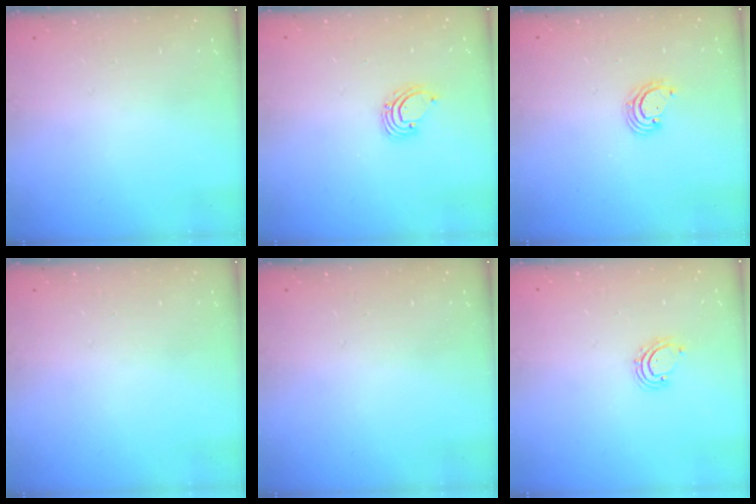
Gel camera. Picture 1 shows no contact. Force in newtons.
{"total": 2.2, "press": 2.2, "slide": 0.2}
{"total": 2.6, "press": 2.6, "slide": 0.2}
{"total": 0.0}
{"total": 0.0}
{"total": 3.3, "press": 3.3, "slide": 0.3}